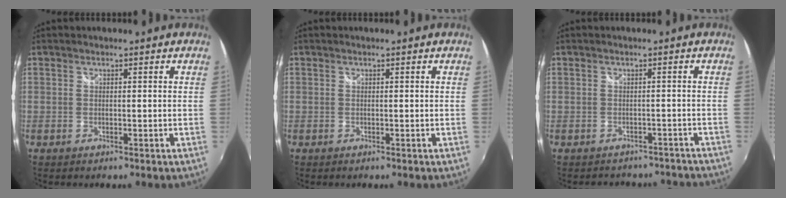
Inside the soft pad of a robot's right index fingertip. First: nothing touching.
{"total": 0.0}
{"total": 8.5, "force": [-7.3, 4.2, 1.6], "torque": [-0.022, 0.020, -0.081]}